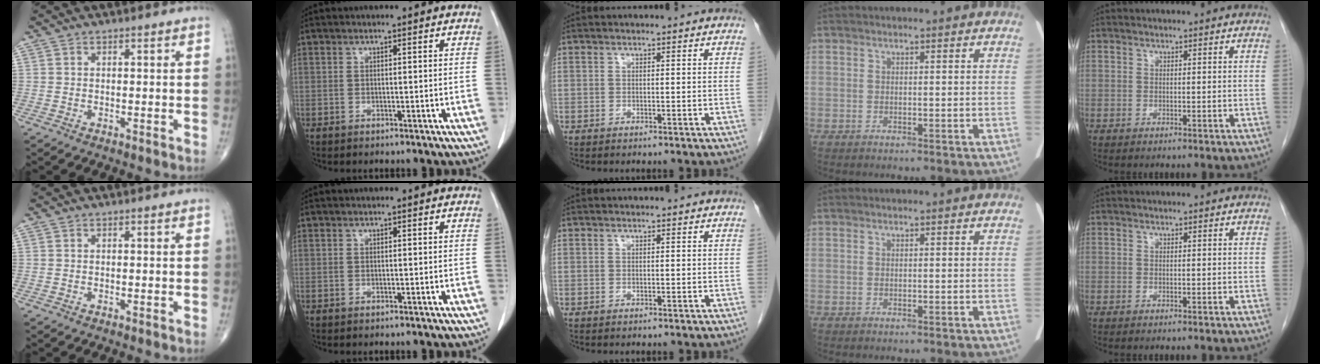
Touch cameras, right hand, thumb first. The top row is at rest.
{}